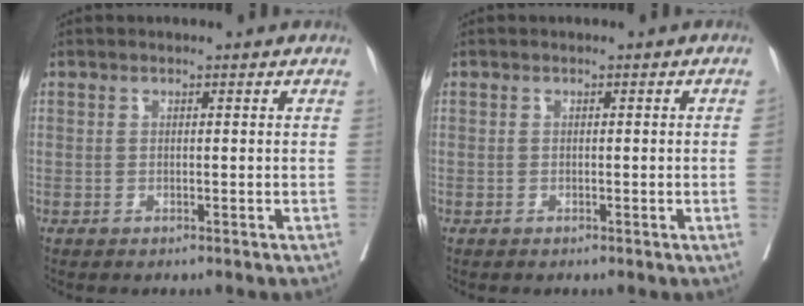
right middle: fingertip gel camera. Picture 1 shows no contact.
{"total": 0.5, "force": [0.0, 0.2, 0.5], "torque": [-0.017, 0.002, 0.004]}